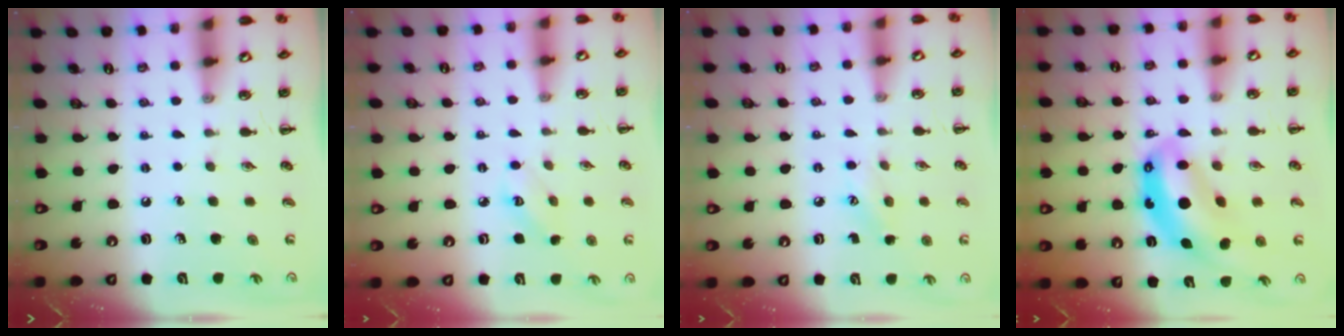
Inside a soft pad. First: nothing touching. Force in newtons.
{"total": 3.8, "press": 3.7, "slide": 0.9}
{"total": 5.5, "press": 5.4, "slide": 1.2}
{"total": 11.8, "press": 11.4, "slide": 3.1}